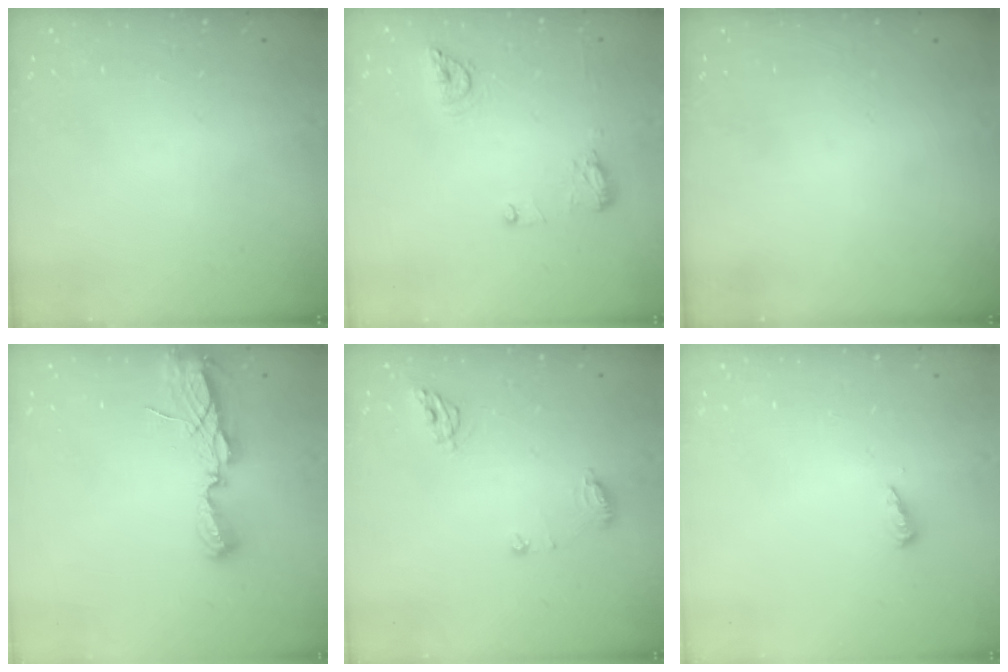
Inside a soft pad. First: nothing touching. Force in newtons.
{"total": 12.8, "press": 10.6, "slide": 7.2}
{"total": 0.0}
{"total": 7.1, "press": 7.1, "slide": 0.5}
{"total": 7.2, "press": 7.2, "slide": 0.8}
{"total": 3.6, "press": 3.6, "slide": 0.4}